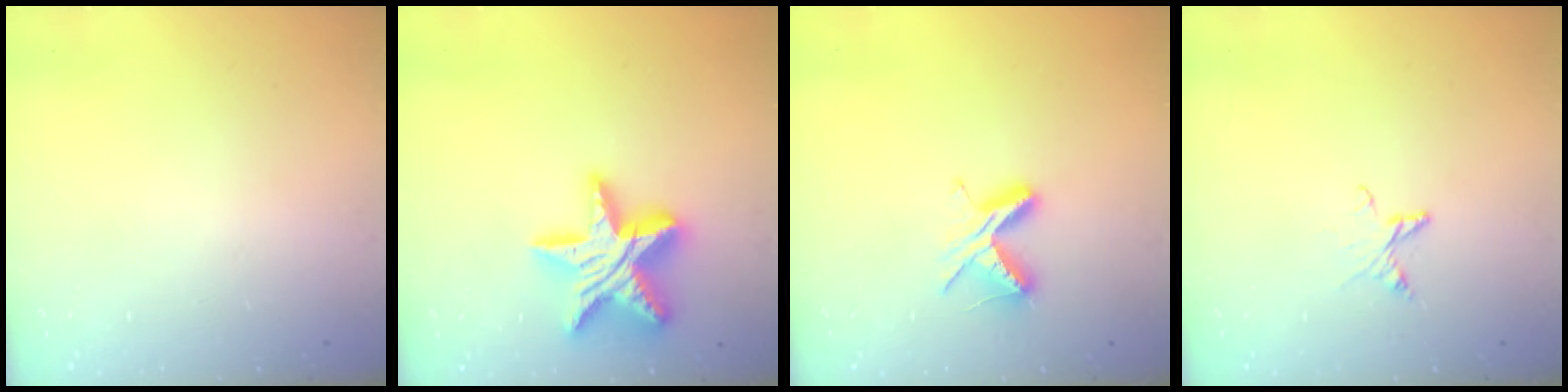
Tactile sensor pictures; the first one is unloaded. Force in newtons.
{"total": 20.7, "press": 20.7, "slide": 1.6}
{"total": 6.7, "press": 6.6, "slide": 0.6}
{"total": 4.5, "press": 4.4, "slide": 0.4}